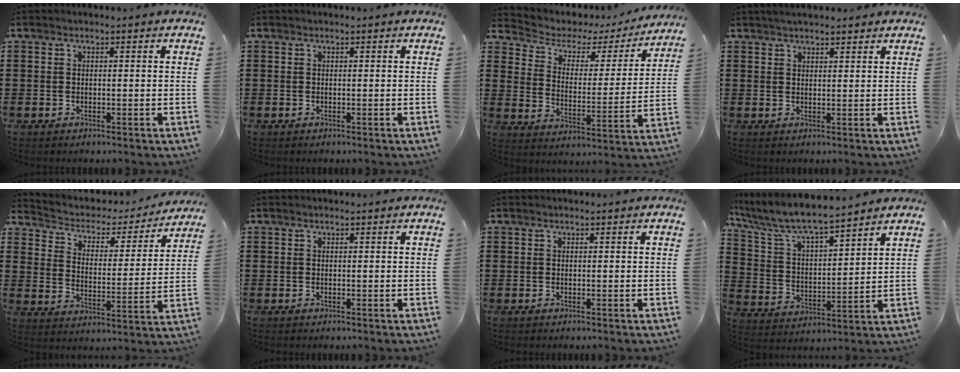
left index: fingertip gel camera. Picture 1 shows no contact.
{"total": 0.0}
{"total": 3.6, "force": [2.4, 2.3, 1.4], "torque": [-0.047, -0.015, 0.030]}
{"total": 2.0, "force": [1.9, 0.3, 0.6], "torque": [-0.014, 0.005, 0.036]}
{"total": 2.6, "force": [2.1, 1.5, 0.5], "torque": [-0.029, -0.018, 0.025]}
{"total": 0.0}
{"total": 0.0}
{"total": 7.3, "force": [6.5, 1.1, 3.1], "torque": [-0.091, -0.037, 0.108]}